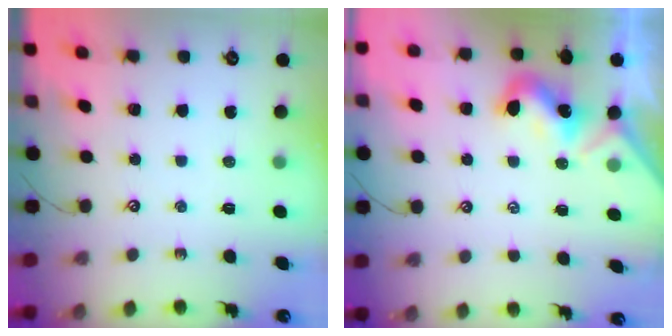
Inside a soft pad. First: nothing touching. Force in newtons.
{"total": 2.0, "press": 1.9, "slide": 0.4}